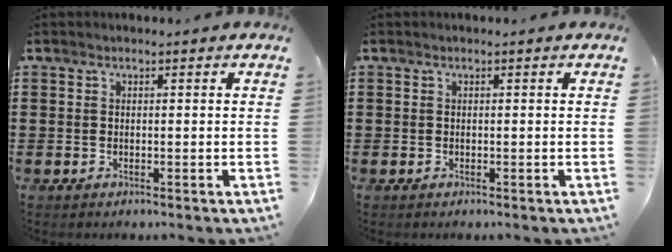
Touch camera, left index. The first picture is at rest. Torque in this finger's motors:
{"motor_torque": [0.00, 0.00, -0.02, 0.00]}